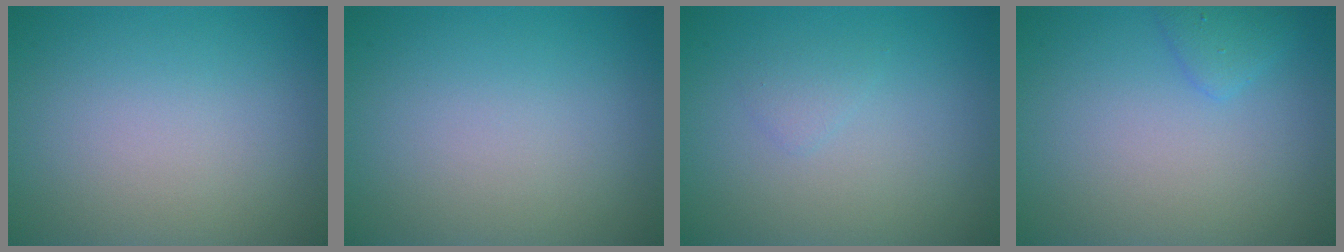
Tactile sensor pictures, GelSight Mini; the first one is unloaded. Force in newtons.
{"total": 0.0}
{"total": 0.8, "press": 0.8, "slide": 0.1}
{"total": 1.4, "press": 1.4, "slide": 0.1}